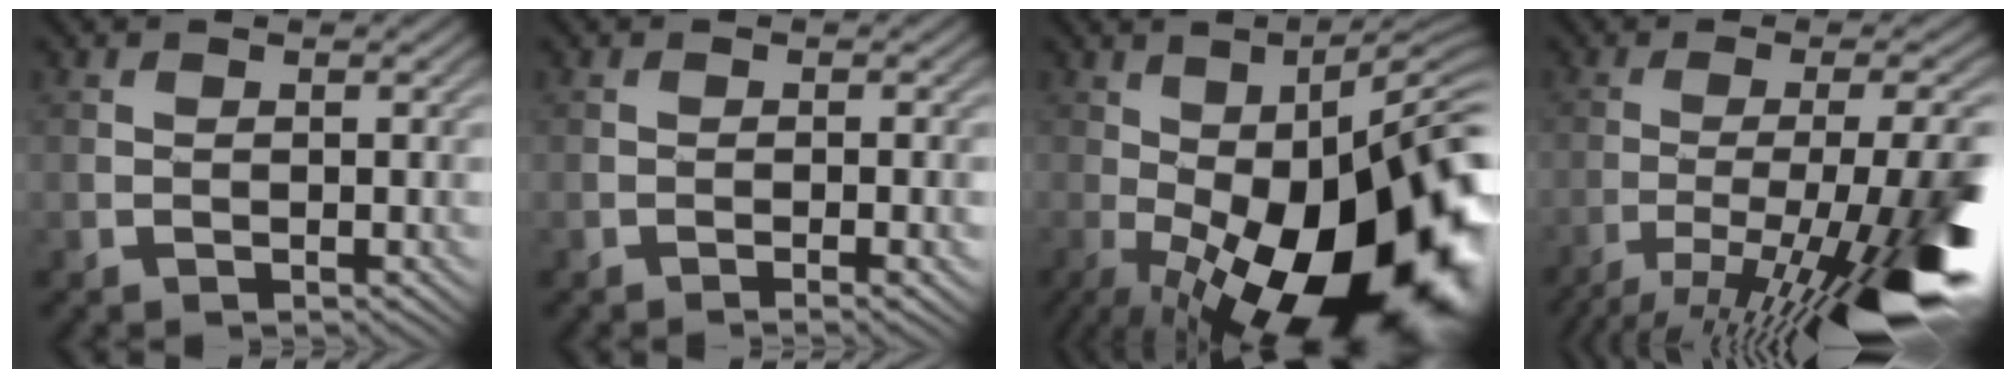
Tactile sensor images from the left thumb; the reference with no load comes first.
{"total": 2.2, "force": [-1.1, 0.3, 1.8], "torque": [-0.026, 0.000, -0.017]}
{"total": 21.5, "force": [-5.2, 8.2, 19.2], "torque": [-0.257, -0.014, -0.087]}
{"total": 16.5, "force": [-8.7, 3.1, 13.7], "torque": [-0.174, 0.005, -0.140]}